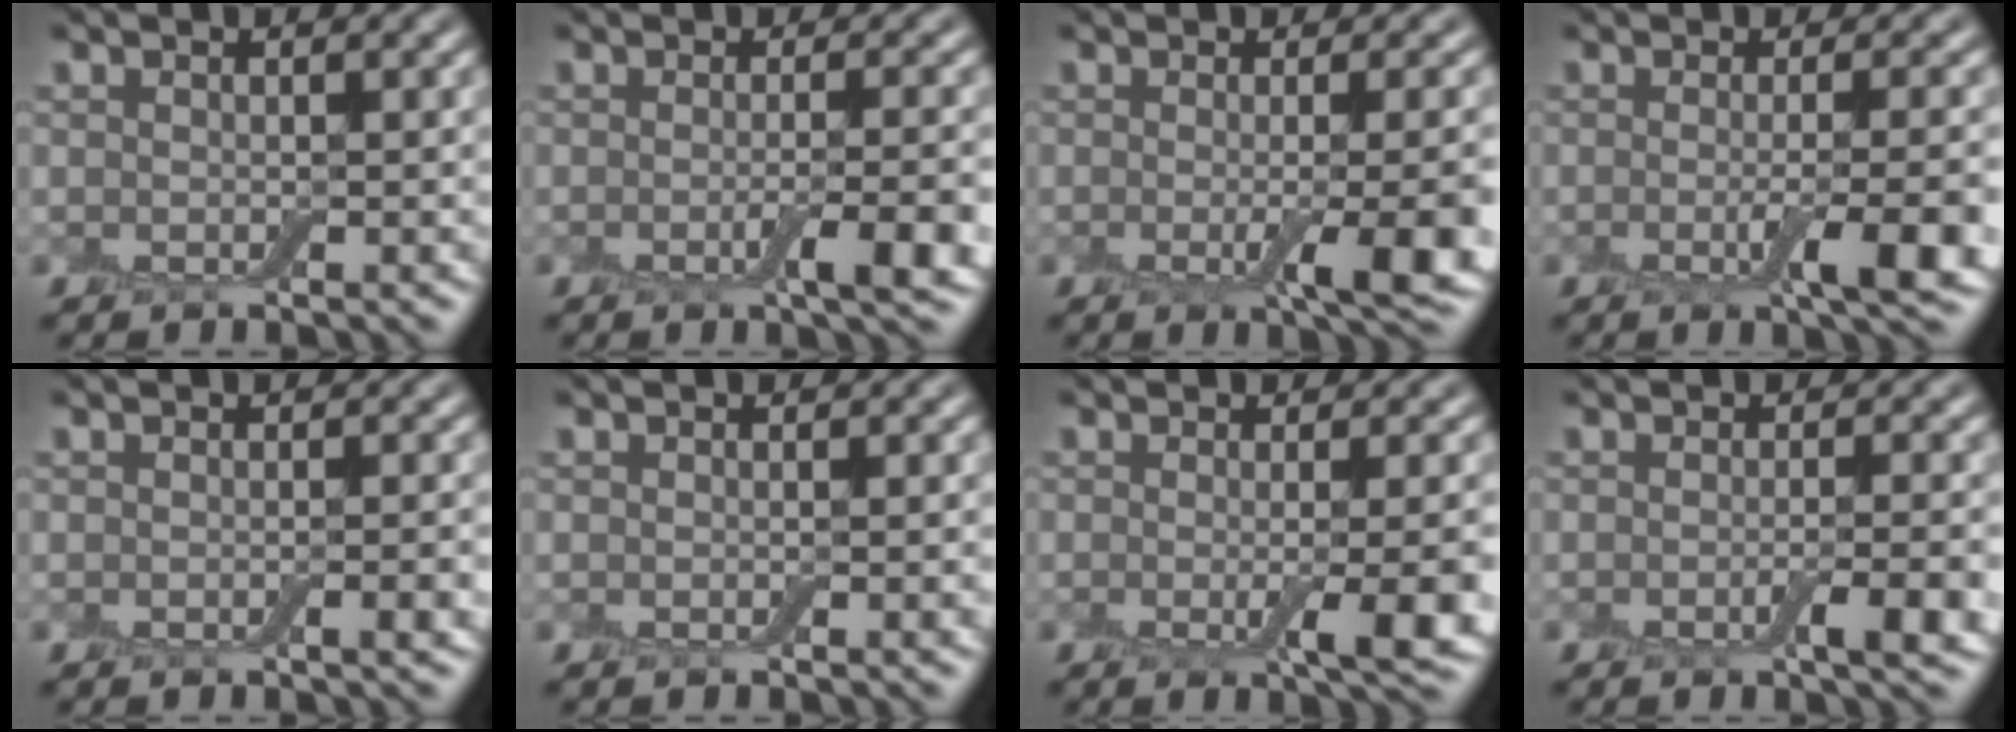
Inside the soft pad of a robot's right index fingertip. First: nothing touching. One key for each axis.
{"total": 3.7, "fx": -1.6, "fy": 0.6, "fz": 3.3, "tx": -0.056, "ty": -0.008, "tz": -0.024}
{"total": 5.7, "fx": -1.5, "fy": 1.1, "fz": 5.4, "tx": -0.081, "ty": -0.015, "tz": -0.020}
{"total": 4.9, "fx": -1.5, "fy": 0.8, "fz": 4.6, "tx": -0.077, "ty": -0.011, "tz": -0.021}
{"total": 1.5, "fx": -0.5, "fy": 0.4, "fz": 1.4, "tx": -0.020, "ty": -0.007, "tz": -0.008}
{"total": 1.0, "fx": -0.1, "fy": 0.3, "fz": 0.9, "tx": -0.009, "ty": -0.001, "tz": -0.003}
{"total": 4.6, "fx": -1.1, "fy": 0.8, "fz": 4.4, "tx": -0.064, "ty": -0.013, "tz": -0.014}
{"total": 3.1, "fx": -1.4, "fy": 0.5, "fz": 2.7, "tx": -0.045, "ty": -0.008, "tz": -0.021}